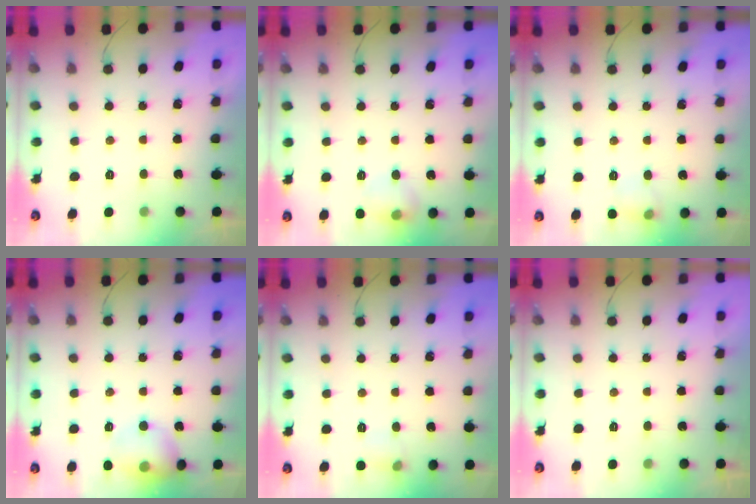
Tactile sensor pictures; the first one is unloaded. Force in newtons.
{"total": 8.4, "press": 8.3, "slide": 1.1}
{"total": 7.0, "press": 6.8, "slide": 1.9}
{"total": 11.0, "press": 10.9, "slide": 1.6}
{"total": 4.8, "press": 4.6, "slide": 1.4}
{"total": 0.0}